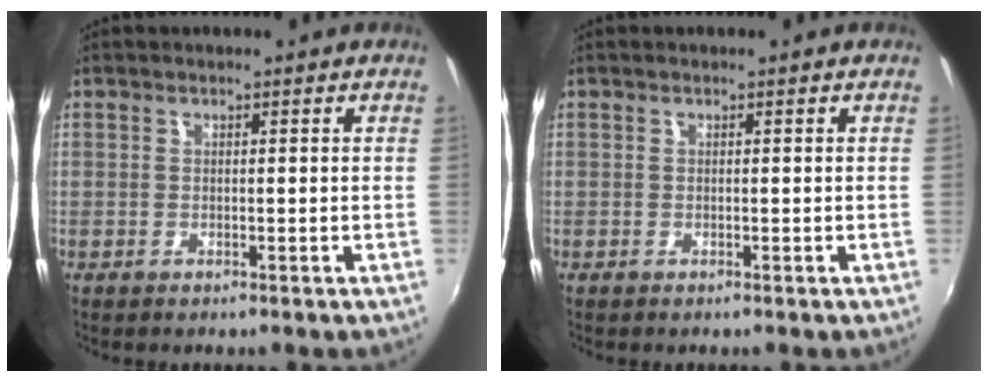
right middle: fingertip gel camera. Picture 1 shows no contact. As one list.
[{"total": 0.0}]